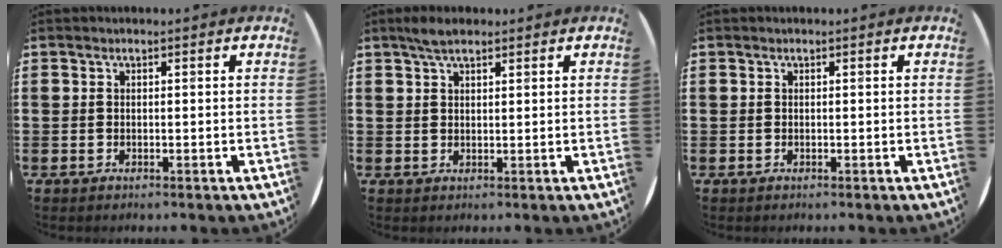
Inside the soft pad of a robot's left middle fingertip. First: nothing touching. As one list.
[{"total": 2.8, "force": [2.1, 0.8, 1.7], "torque": [-0.036, 0.007, 0.038]}, {"total": 0.0}]